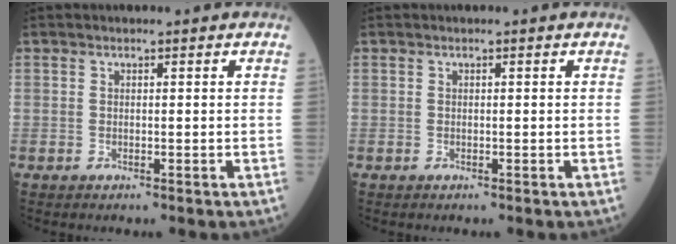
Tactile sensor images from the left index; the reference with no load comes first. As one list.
[{"total": 0.0}]